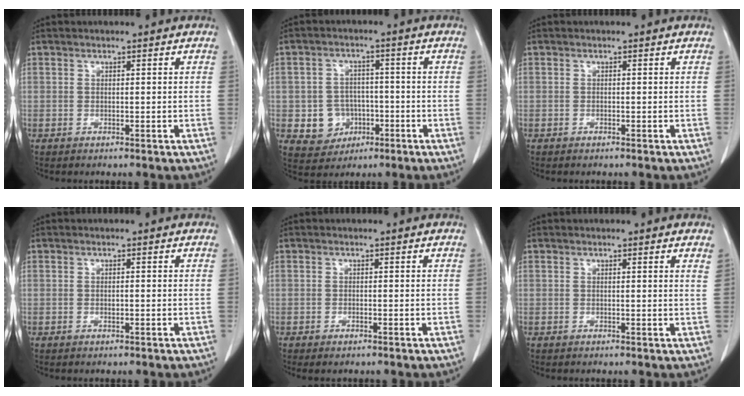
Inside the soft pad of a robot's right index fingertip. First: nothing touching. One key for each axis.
{"total": 6.4, "fx": -1.7, "fy": 5.9, "fz": 1.7, "tx": -0.030, "ty": 0.012, "tz": -0.014}
{"total": 0.0}
{"total": 0.7, "fx": -0.1, "fy": 0.2, "fz": 0.6, "tx": -0.012, "ty": -0.001, "tz": 0.000}
{"total": 1.0, "fx": -0.7, "fy": 0.2, "fz": 0.6, "tx": -0.012, "ty": -0.003, "tz": -0.007}
{"total": 1.0, "fx": 0.9, "fy": -0.1, "fz": 0.4, "tx": -0.015, "ty": -0.005, "tz": 0.006}